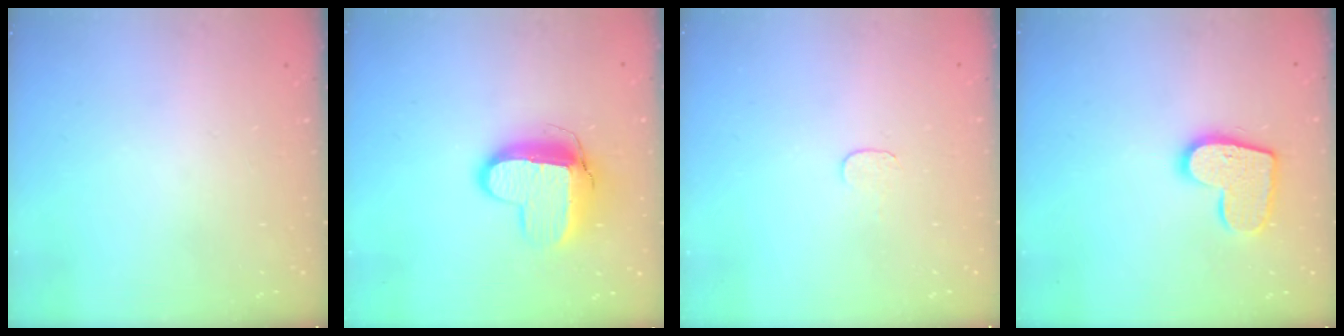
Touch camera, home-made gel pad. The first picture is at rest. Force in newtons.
{"total": 12.0, "press": 12.0, "slide": 0.7}
{"total": 3.7, "press": 3.7, "slide": 0.4}
{"total": 13.5, "press": 13.5, "slide": 0.8}